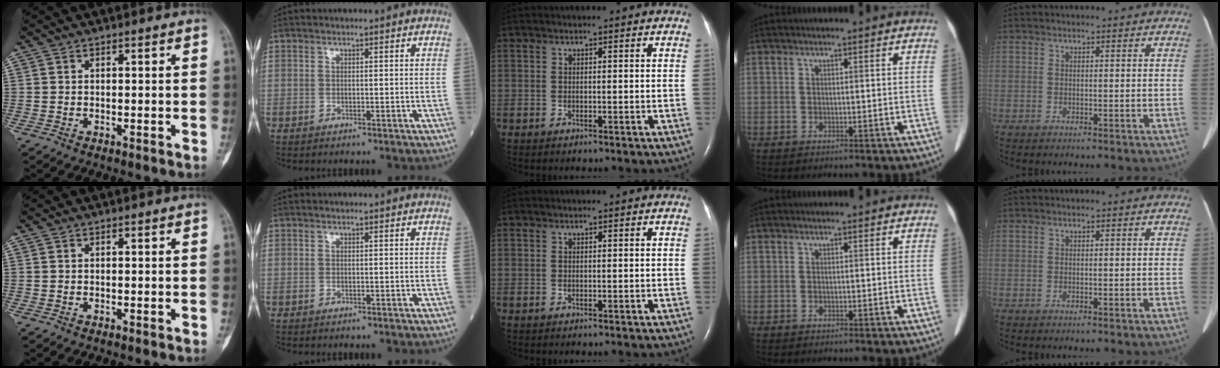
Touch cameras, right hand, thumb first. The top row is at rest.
{}